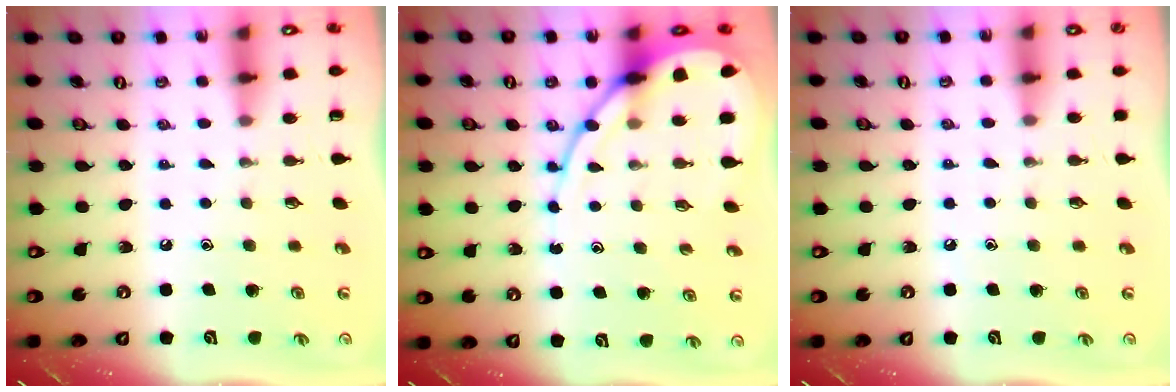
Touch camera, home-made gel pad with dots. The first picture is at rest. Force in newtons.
{"total": 10.4, "press": 10.4, "slide": 1.0}
{"total": 3.8, "press": 3.8, "slide": 0.6}